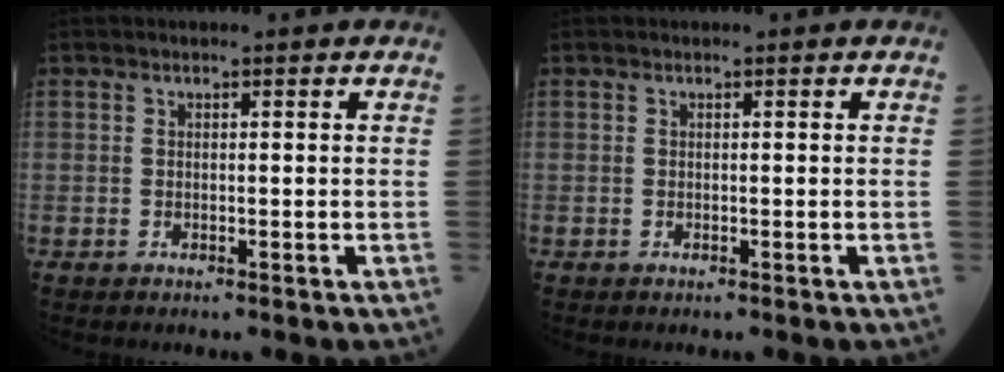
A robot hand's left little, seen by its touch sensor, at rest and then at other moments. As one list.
[{"total": 0.0}]